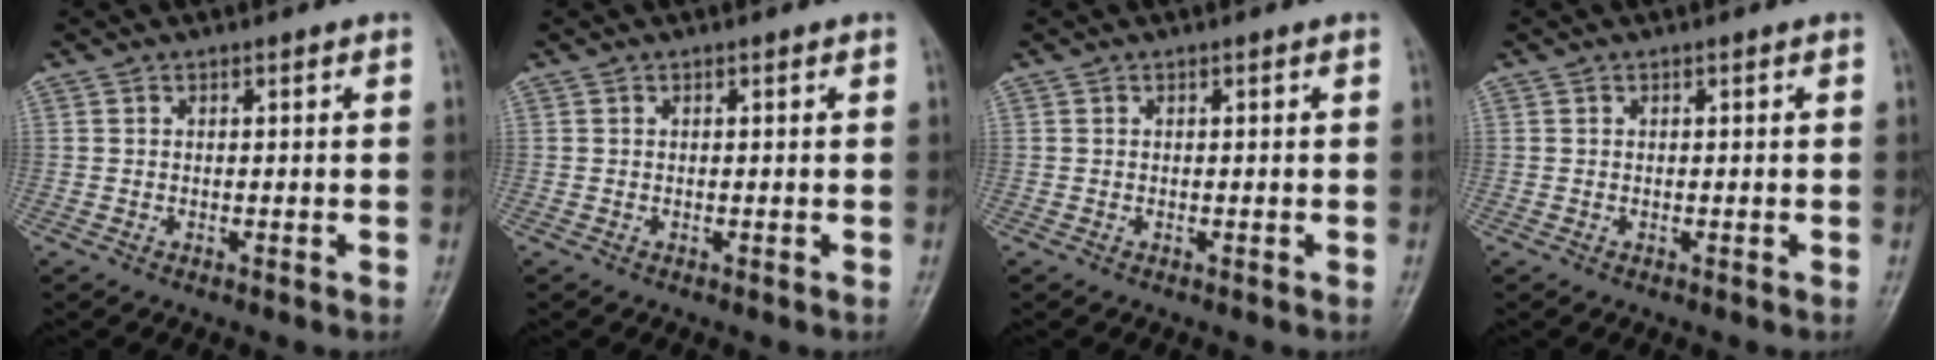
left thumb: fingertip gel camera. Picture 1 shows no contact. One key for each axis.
{"total": 0.0}
{"total": 0.0}
{"total": 0.0}